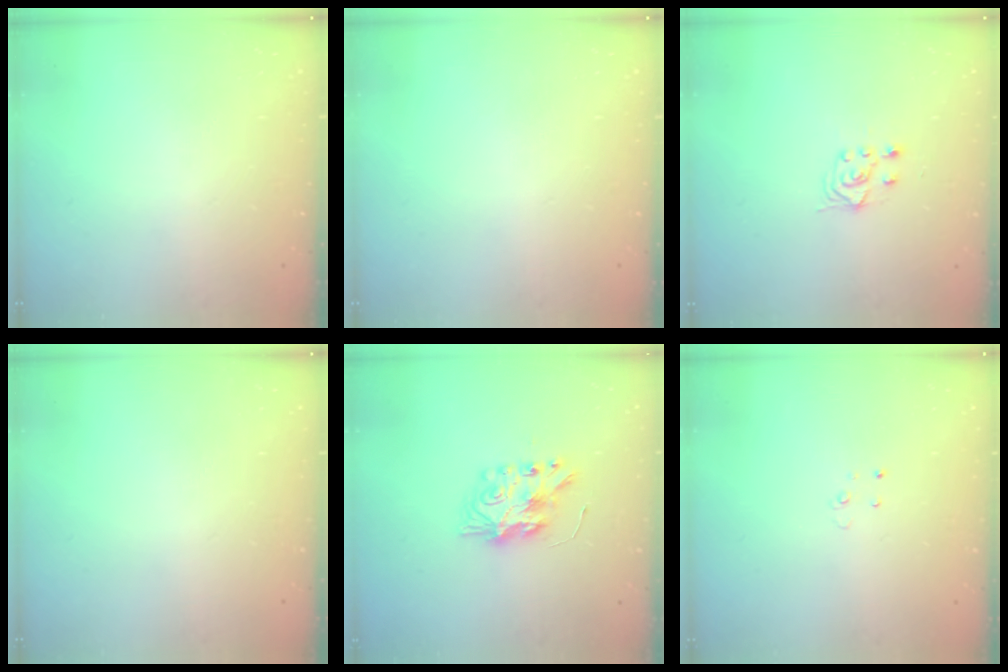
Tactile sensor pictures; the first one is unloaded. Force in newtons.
{"total": 0.0}
{"total": 4.2, "press": 4.1, "slide": 1.1}
{"total": 0.0}
{"total": 8.4, "press": 8.4, "slide": 0.7}
{"total": 2.5, "press": 2.5, "slide": 0.2}